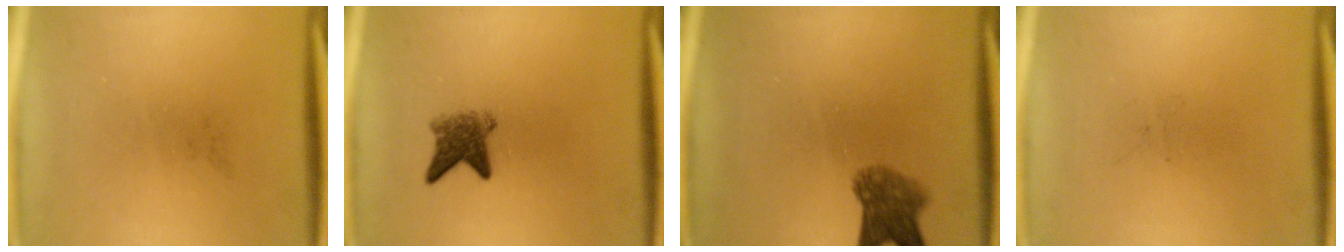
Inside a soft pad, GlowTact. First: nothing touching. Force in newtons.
{"total": 3.8}
{"total": 5.2}
{"total": 0.0}